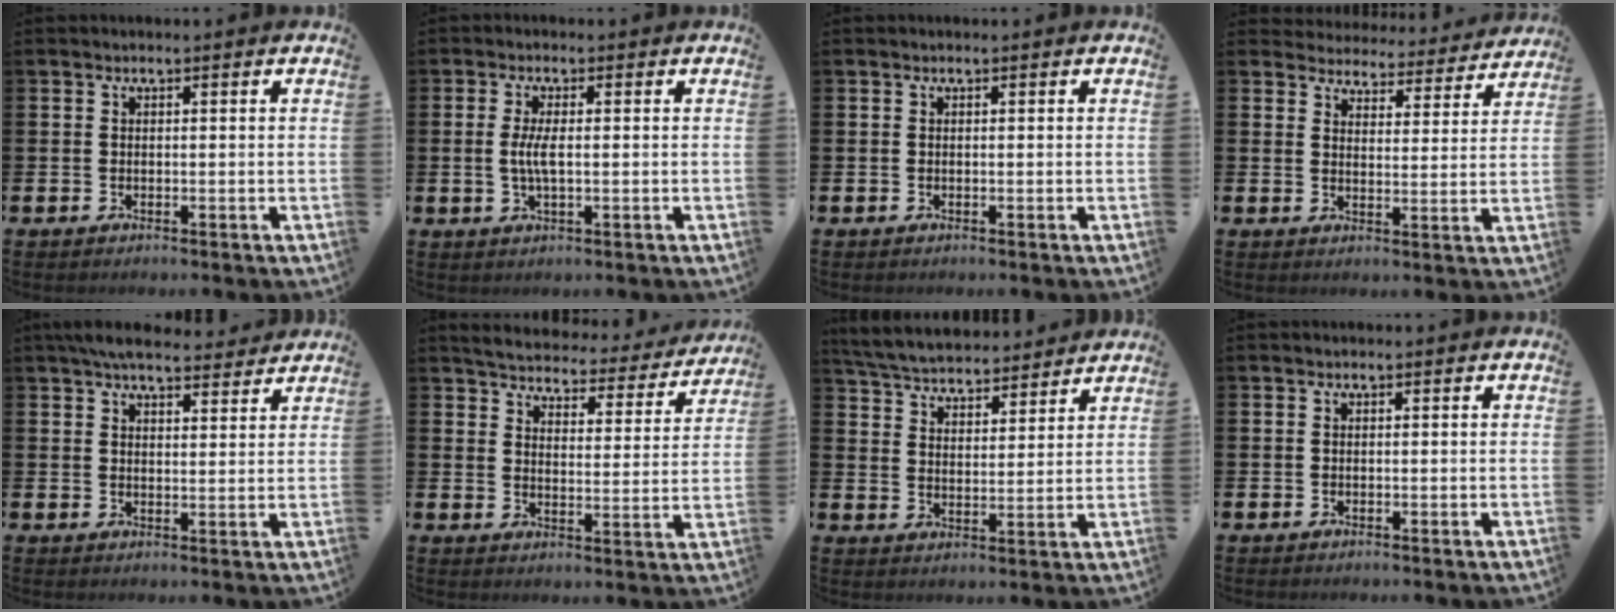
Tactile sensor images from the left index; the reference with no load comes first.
{"total": 3.1, "force": [0.1, 1.0, 3.0], "torque": [-0.064, 0.001, -0.002]}
{"total": 0.0}
{"total": 4.3, "force": [4.2, 1.0, -0.2], "torque": [-0.004, -0.046, 0.068]}
{"total": 5.7, "force": [5.3, 1.2, 1.6], "torque": [-0.029, -0.023, 0.096]}
{"total": 4.7, "force": [4.6, 0.8, 0.6], "torque": [-0.036, -0.038, 0.074]}
{"total": 5.6, "force": [5.5, 0.9, 0.6], "torque": [-0.034, -0.037, 0.096]}
{"total": 0.0}